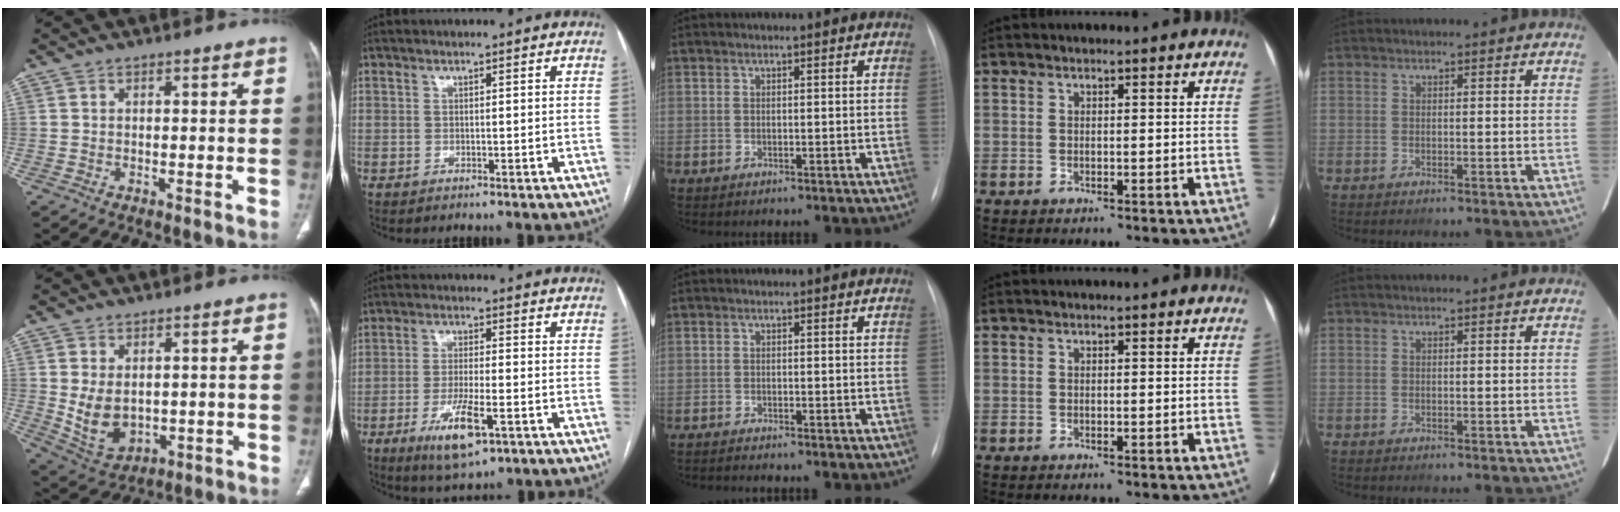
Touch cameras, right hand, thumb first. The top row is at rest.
{"thumb": {"total": 8.5, "force": [0.3, 5.9, 6.1], "torque": [-0.100, -0.013, 0.030]}, "index": {"total": 8.5, "force": [-3.9, 2.0, 7.3], "torque": [-0.139, -0.016, -0.061]}, "middle": {"total": 1.1, "force": [-1.1, -0.2, 0.0], "torque": [-0.001, -0.005, -0.019]}}